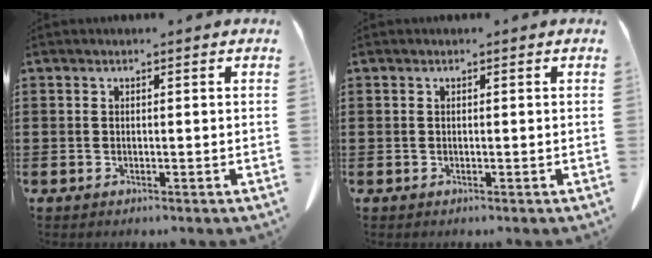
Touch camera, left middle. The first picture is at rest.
{"total": 0.0}